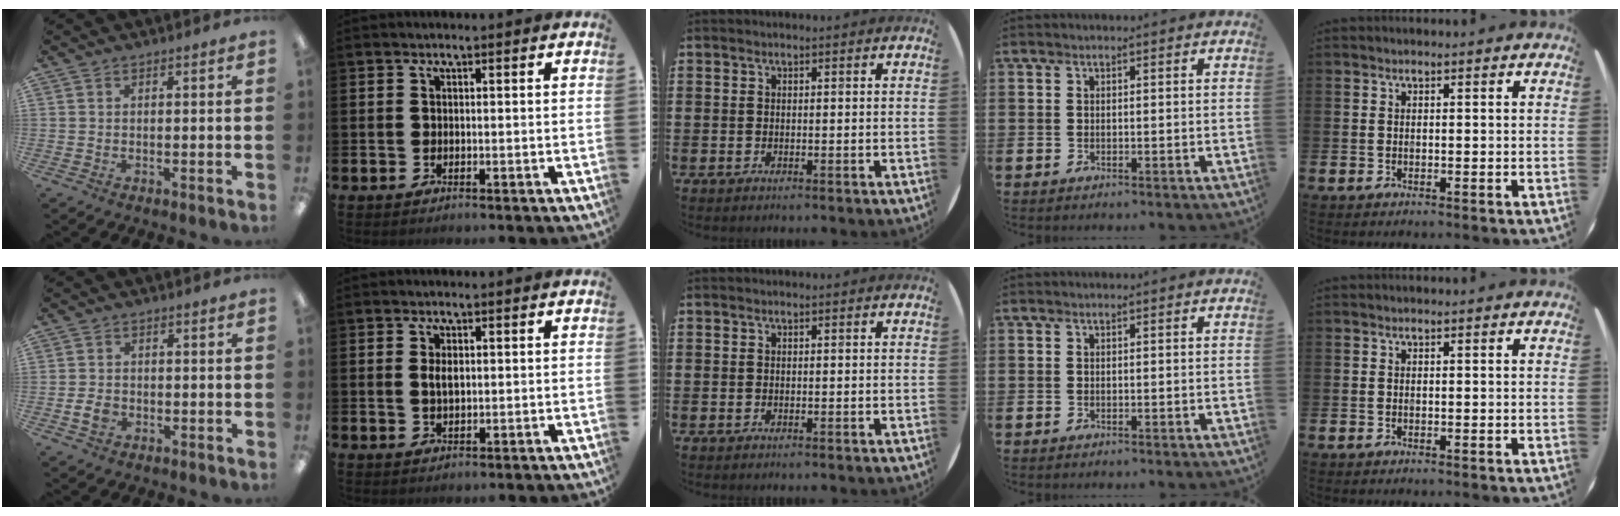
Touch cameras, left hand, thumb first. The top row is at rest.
{"thumb": {"total": 3.3, "force": [-1.0, 2.5, 2.0], "torque": [-0.032, 0.008, -0.017]}, "index": {"total": 1.9, "force": [0.6, 0.9, 1.6], "torque": [-0.021, 0.000, 0.005]}}